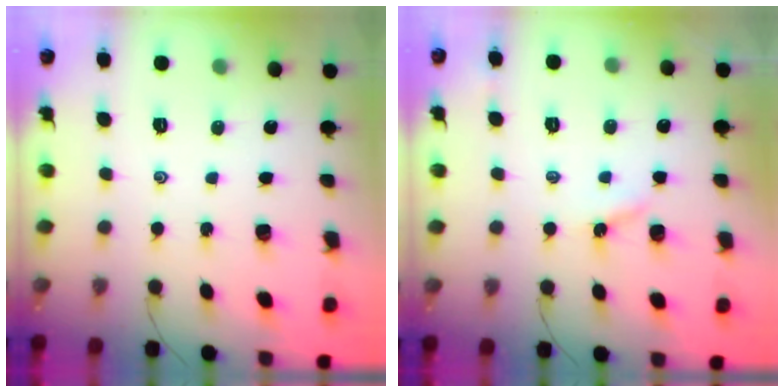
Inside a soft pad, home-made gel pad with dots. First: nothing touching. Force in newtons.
{"total": 3.2, "press": 3.2, "slide": 0.3}